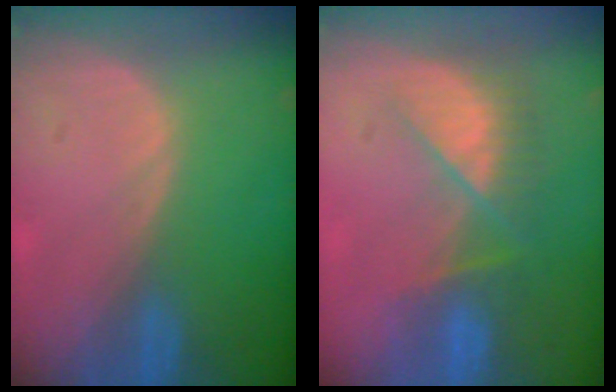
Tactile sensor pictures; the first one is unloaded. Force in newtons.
{"total": 8.0, "press": 7.1, "slide": 3.6}